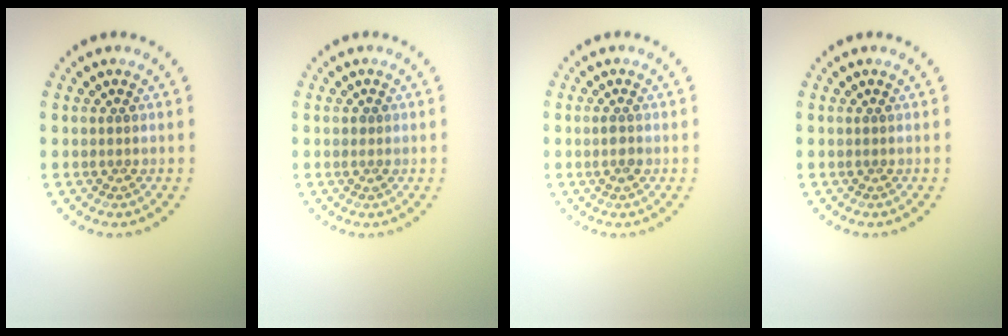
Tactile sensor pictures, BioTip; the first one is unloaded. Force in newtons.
{"total": 0.7, "press": 0.7, "slide": 0.1}
{"total": 1.1, "press": 1.1, "slide": 0.3}
{"total": 0.0}